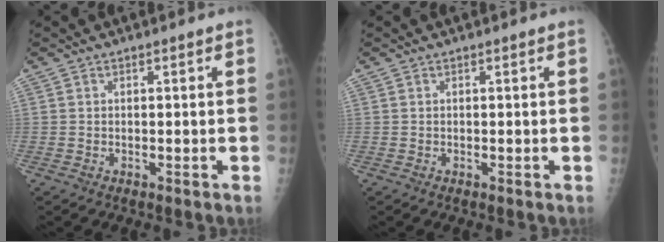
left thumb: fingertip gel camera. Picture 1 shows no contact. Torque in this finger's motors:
{"motor_torque": [0.00, 0.00, 0.00, 0.00, 0.00]}